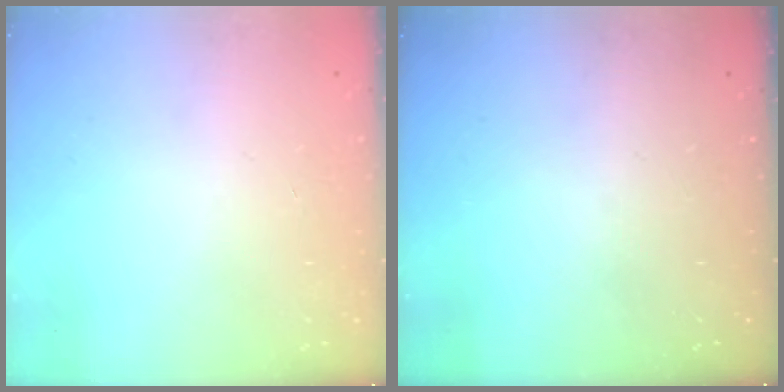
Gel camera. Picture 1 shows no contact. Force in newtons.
{"total": 0.0}